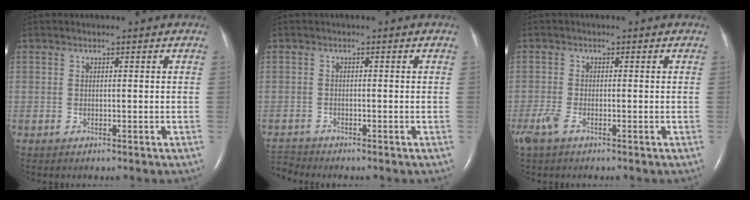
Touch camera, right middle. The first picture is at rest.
{"total": 2.4, "force": [-2.3, -0.6, -0.3], "torque": [-0.001, -0.020, -0.043]}
{"total": 3.0, "force": [-1.9, 1.0, 2.2], "torque": [-0.060, -0.007, -0.038]}